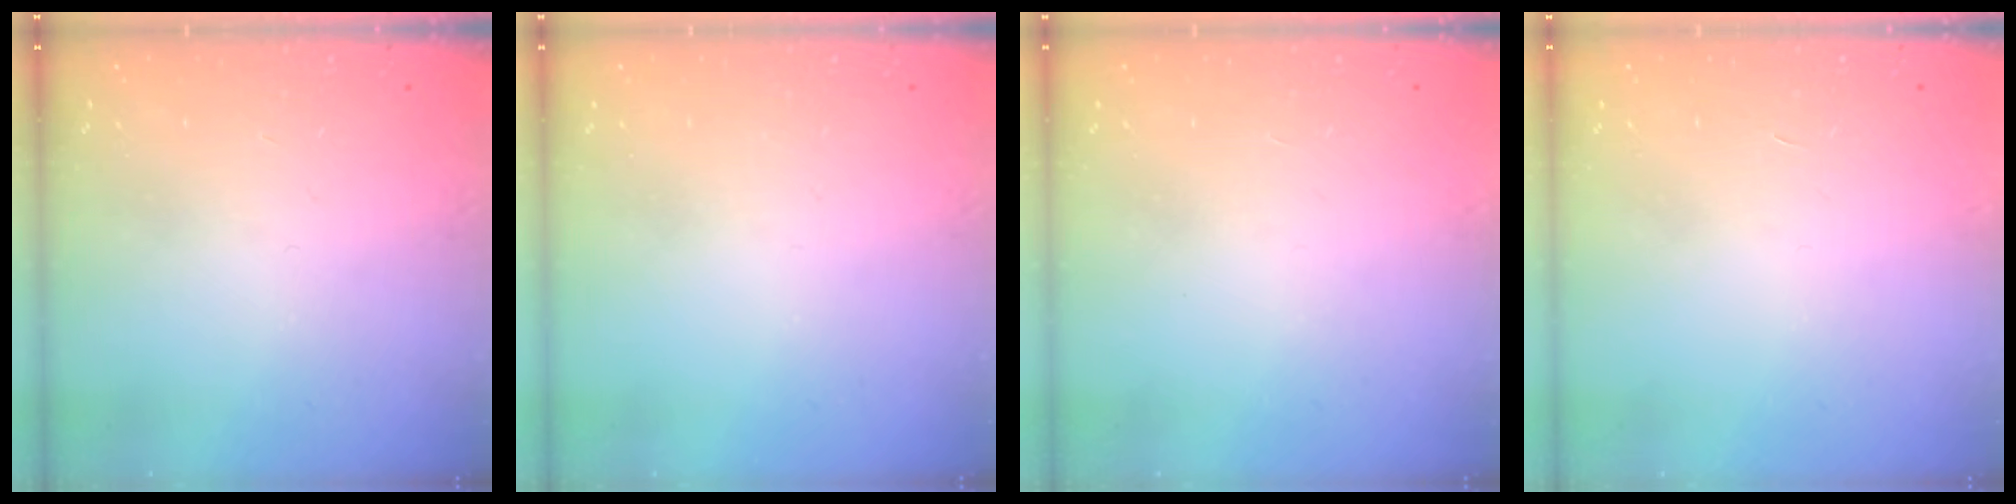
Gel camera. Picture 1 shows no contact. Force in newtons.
{"total": 0.0}
{"total": 1.5, "press": 1.5, "slide": 0.1}
{"total": 1.7, "press": 1.7, "slide": 0.1}